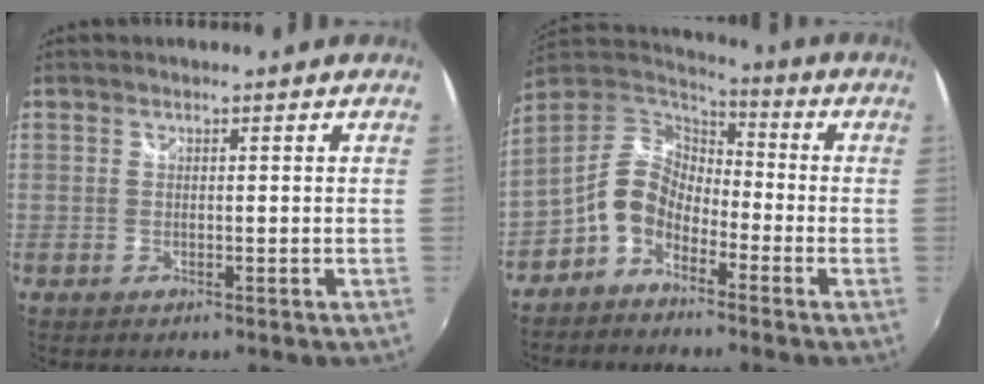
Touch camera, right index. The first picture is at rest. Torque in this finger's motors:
{"motor_torque": [-0.11, 0.11, -0.39, -0.21]}